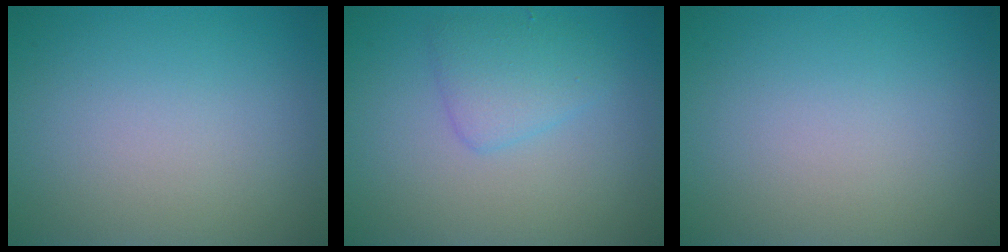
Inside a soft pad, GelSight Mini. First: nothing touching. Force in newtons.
{"total": 2.5, "press": 2.5, "slide": 0.1}
{"total": 0.0}